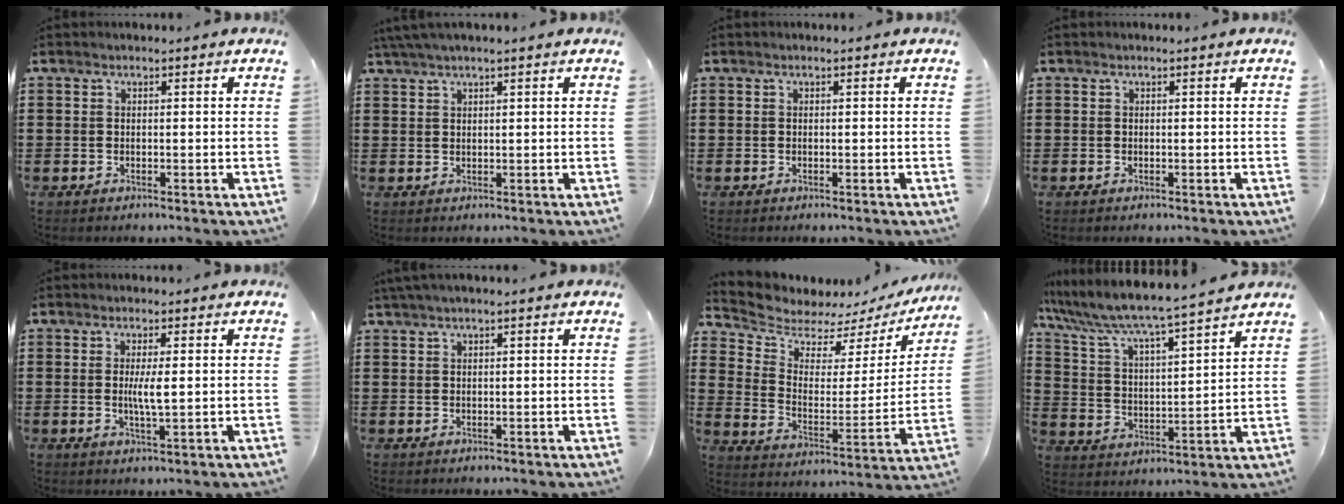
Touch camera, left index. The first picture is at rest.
{"total": 2.3, "force": [1.7, -0.1, 1.5], "torque": [-0.031, 0.000, 0.032]}
{"total": 0.0}
{"total": 0.0}
{"total": 3.7, "force": [0.3, 0.5, 3.6], "torque": [-0.069, -0.002, 0.003]}
{"total": 1.5, "force": [1.0, -0.1, 1.1], "torque": [-0.020, -0.001, 0.019]}
{"total": 5.5, "force": [5.1, 2.0, 0.7], "torque": [-0.050, -0.041, 0.085]}
{"total": 6.1, "force": [5.7, -0.2, 2.2], "torque": [-0.071, -0.043, 0.089]}